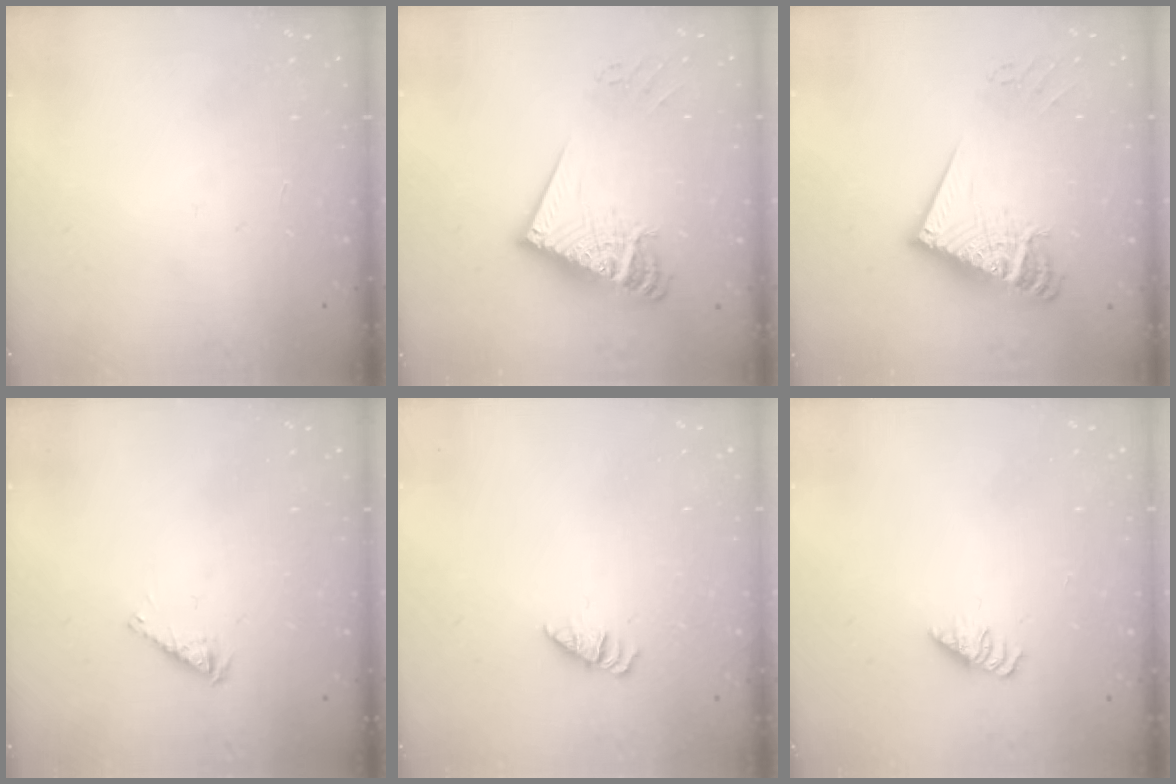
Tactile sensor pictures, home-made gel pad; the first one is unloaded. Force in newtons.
{"total": 17.6, "press": 17.5, "slide": 2.1}
{"total": 17.6, "press": 17.5, "slide": 2.1}
{"total": 3.8, "press": 3.8, "slide": 0.5}
{"total": 0.8, "press": 0.8, "slide": 0.2}
{"total": 1.4, "press": 1.3, "slide": 0.3}